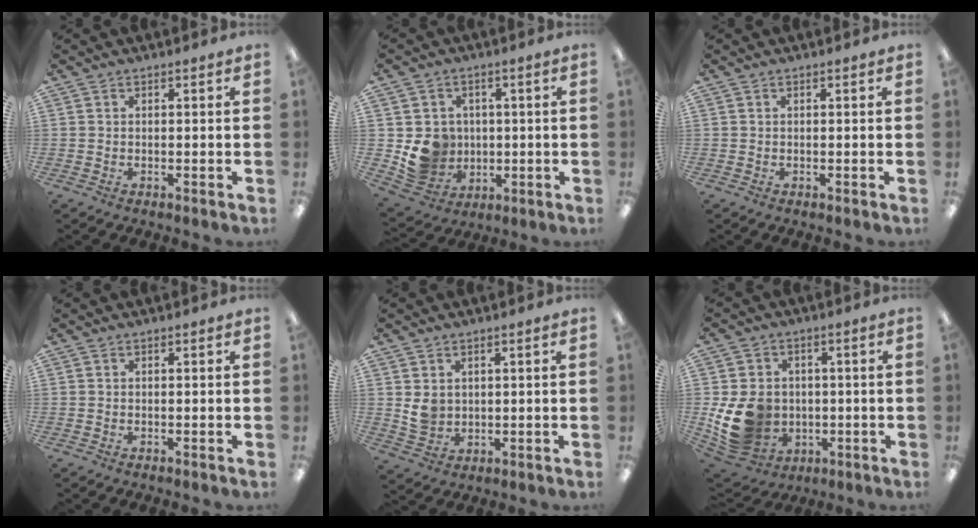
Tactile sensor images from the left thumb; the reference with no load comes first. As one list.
[{"total": 9.0, "force": [0.2, 8.6, 2.4], "torque": [-0.055, 0.005, 0.018]}, {"total": 0.0}, {"total": 0.0}, {"total": 4.6, "force": [1.9, 3.7, 2.0], "torque": [-0.027, -0.003, 0.036]}, {"total": 13.2, "force": [-1.4, 11.3, 6.6], "torque": [-0.152, 0.004, -0.016]}]